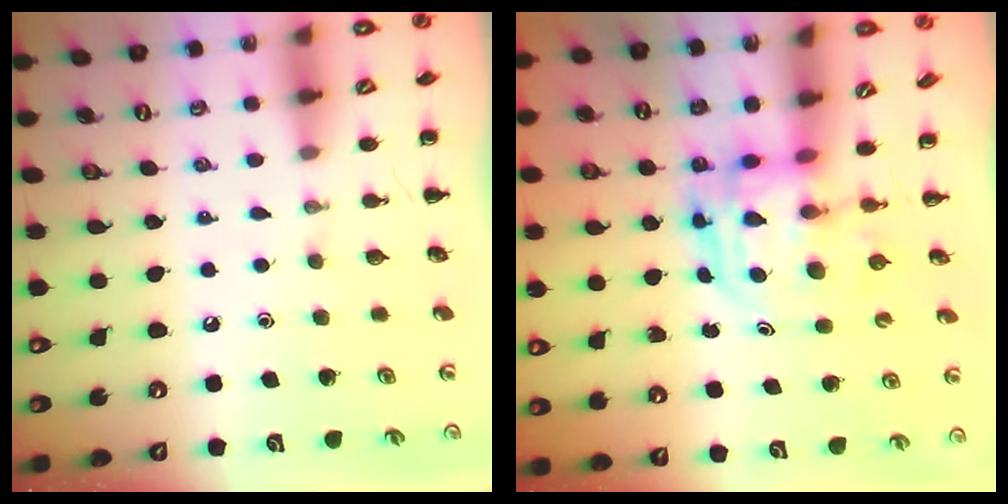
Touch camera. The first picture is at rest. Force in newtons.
{"total": 3.6, "press": 3.5, "slide": 0.8}